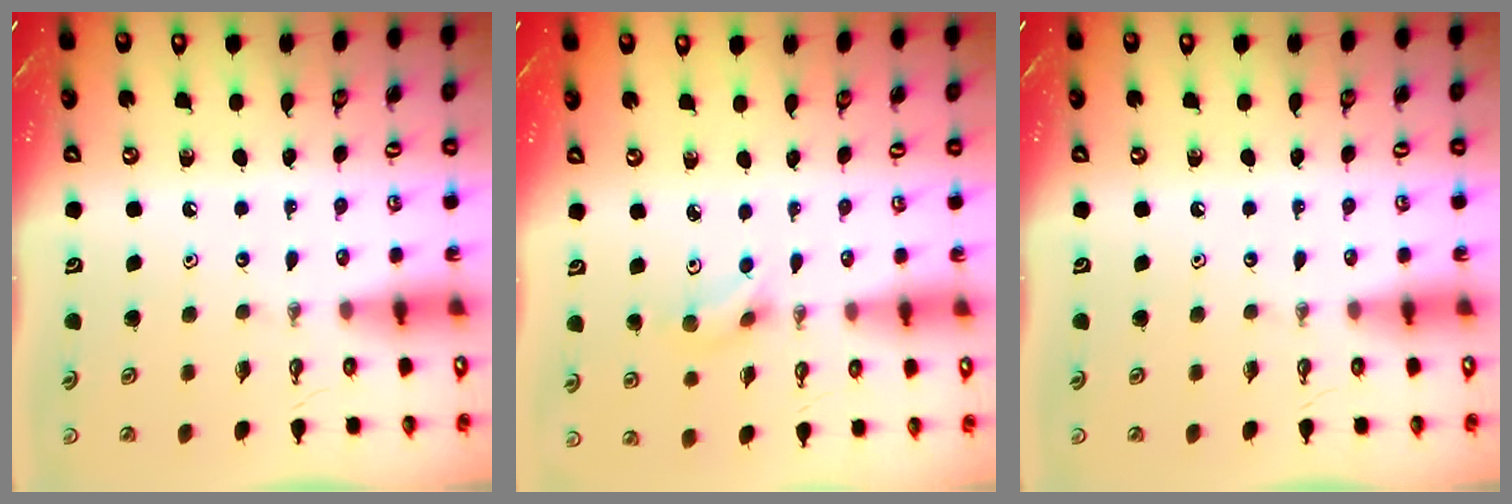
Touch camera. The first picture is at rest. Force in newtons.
{"total": 4.8, "press": 4.7, "slide": 1.0}
{"total": 0.0}